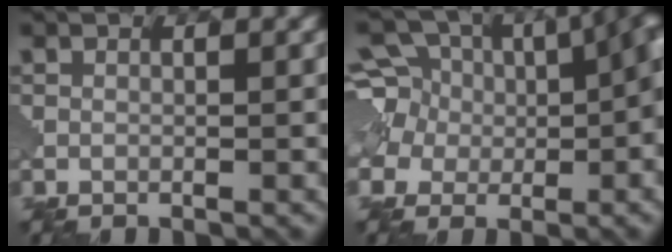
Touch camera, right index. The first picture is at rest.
{"total": 9.4, "force": [-0.3, 7.1, 6.1], "torque": [-0.100, 0.003, -0.005]}